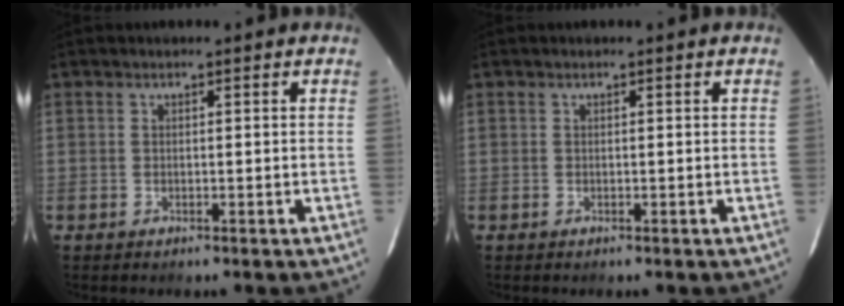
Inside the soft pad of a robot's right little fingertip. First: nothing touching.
{"total": 0.0}